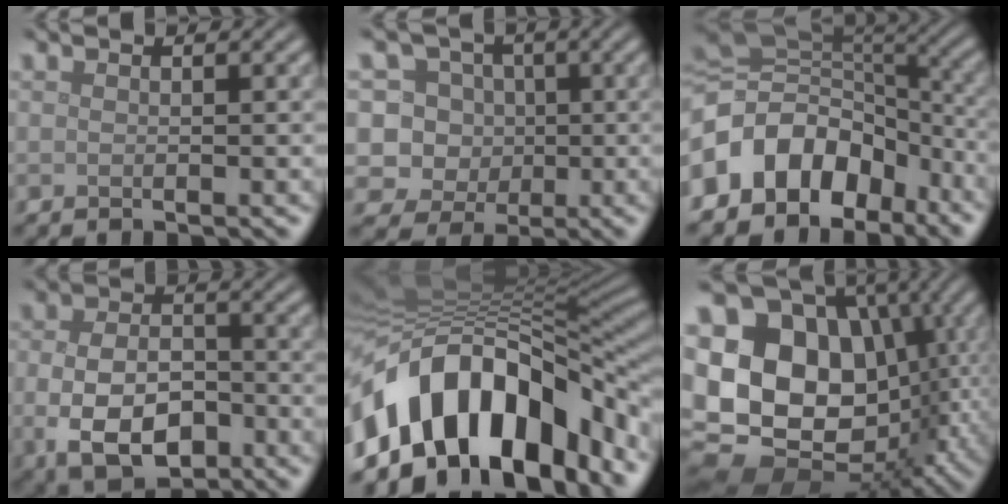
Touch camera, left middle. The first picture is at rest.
{"total": 7.1, "force": [-0.1, 6.8, 2.0], "torque": [-0.038, 0.033, -0.034]}
{"total": 13.2, "force": [-5.7, 9.9, 6.6], "torque": [-0.142, 0.006, -0.110]}
{"total": 7.0, "force": [-2.5, 4.3, 5.0], "torque": [-0.106, -0.014, -0.043]}
{"total": 15.6, "force": [-6.8, 9.4, 10.5], "torque": [-0.167, 0.011, -0.120]}
{"total": 17.2, "force": [0.4, 13.4, 10.7], "torque": [-0.196, 0.009, 0.002]}